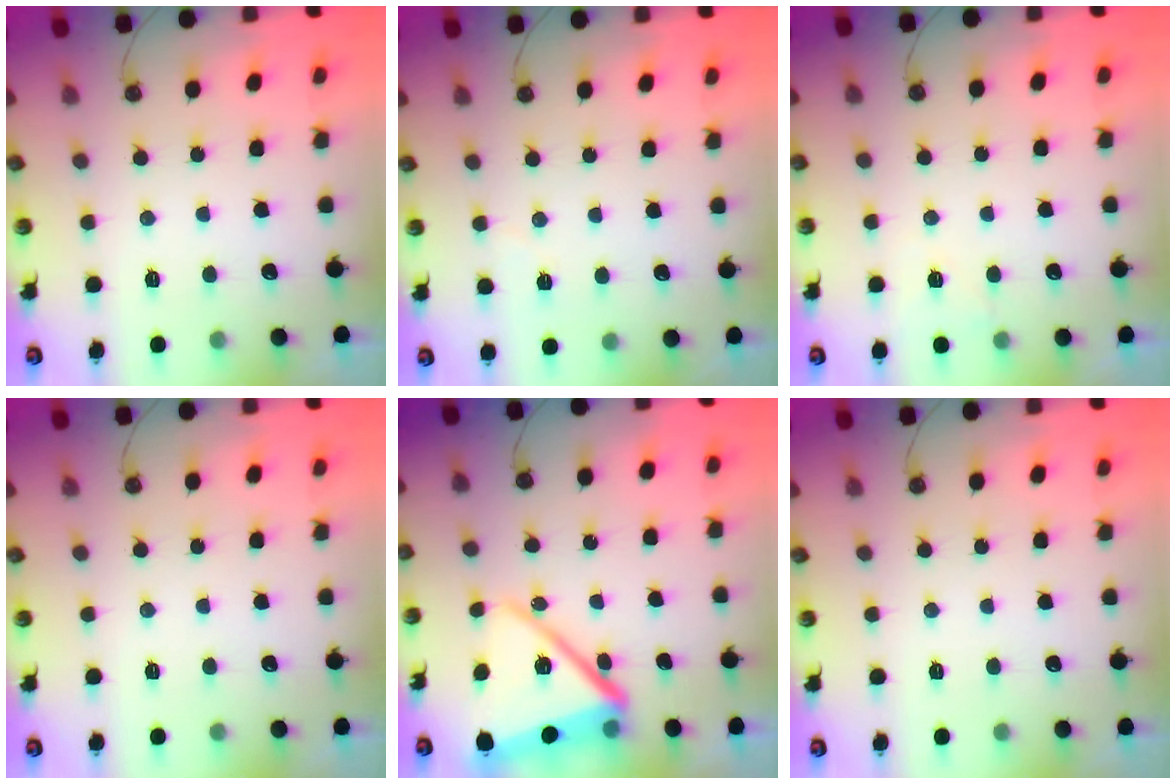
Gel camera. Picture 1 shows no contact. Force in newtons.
{"total": 3.9, "press": 3.2, "slide": 2.3}
{"total": 4.8, "press": 4.7, "slide": 0.6}
{"total": 0.0}
{"total": 18.4, "press": 18.3, "slide": 2.2}
{"total": 0.0}